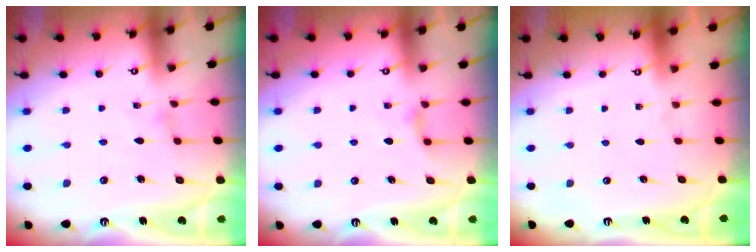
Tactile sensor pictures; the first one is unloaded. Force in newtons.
{"total": 3.1, "press": 3.0, "slide": 0.4}
{"total": 0.0}